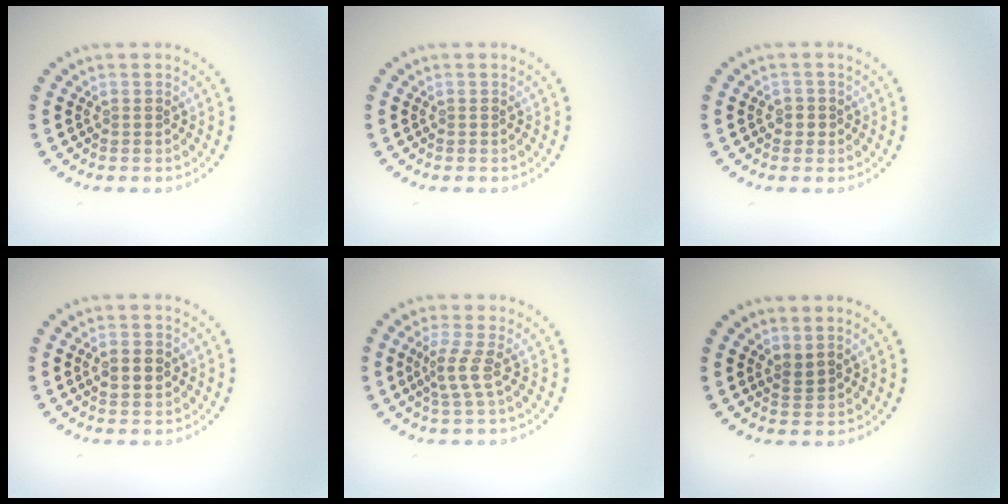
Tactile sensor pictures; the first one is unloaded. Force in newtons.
{"total": 0.0}
{"total": 1.2, "press": 1.0, "slide": 0.6}
{"total": 2.6, "press": 2.6, "slide": 0.2}
{"total": 2.1, "press": 1.5, "slide": 1.5}
{"total": 1.3, "press": 1.0, "slide": 0.9}